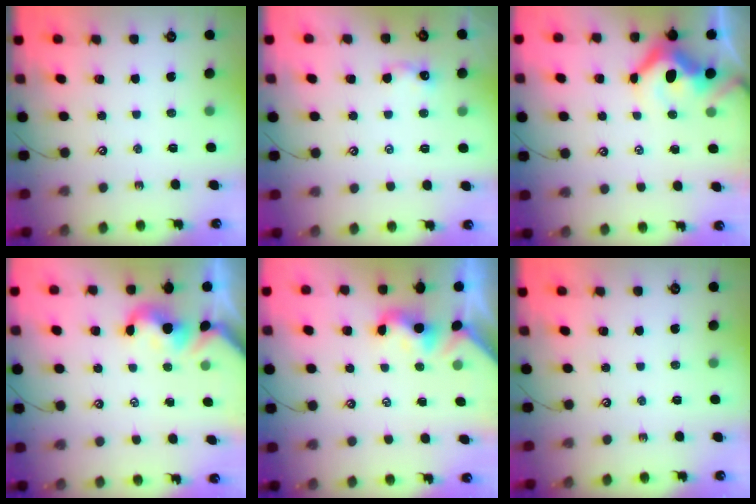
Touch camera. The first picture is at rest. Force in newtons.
{"total": 0.7, "press": 0.5, "slide": 0.5}
{"total": 7.7, "press": 7.5, "slide": 1.5}
{"total": 1.2, "press": 1.1, "slide": 0.6}
{"total": 2.0, "press": 1.9, "slide": 0.4}
{"total": 0.0}